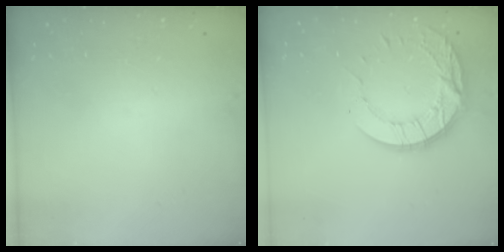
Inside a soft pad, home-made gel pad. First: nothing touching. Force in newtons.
{"total": 13.6, "press": 13.5, "slide": 1.1}